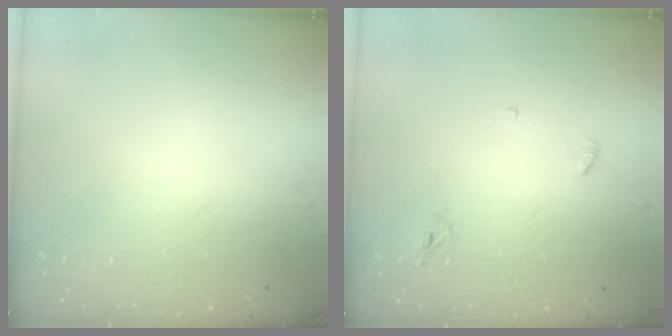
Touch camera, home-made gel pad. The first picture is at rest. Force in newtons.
{"total": 3.1, "press": 3.1, "slide": 0.2}